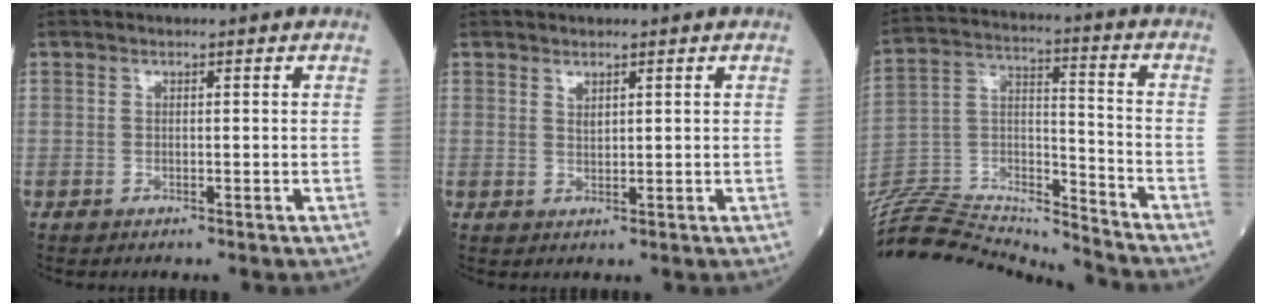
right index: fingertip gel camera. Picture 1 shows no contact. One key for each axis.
{"total": 1.1, "fx": 0.9, "fy": 0.2, "fz": 0.6, "tx": -0.013, "ty": -0.004, "tz": 0.020}
{"total": 21.2, "fx": -20.8, "fy": 0.5, "fz": 4.0, "tx": -0.081, "ty": 0.028, "tz": -0.345}